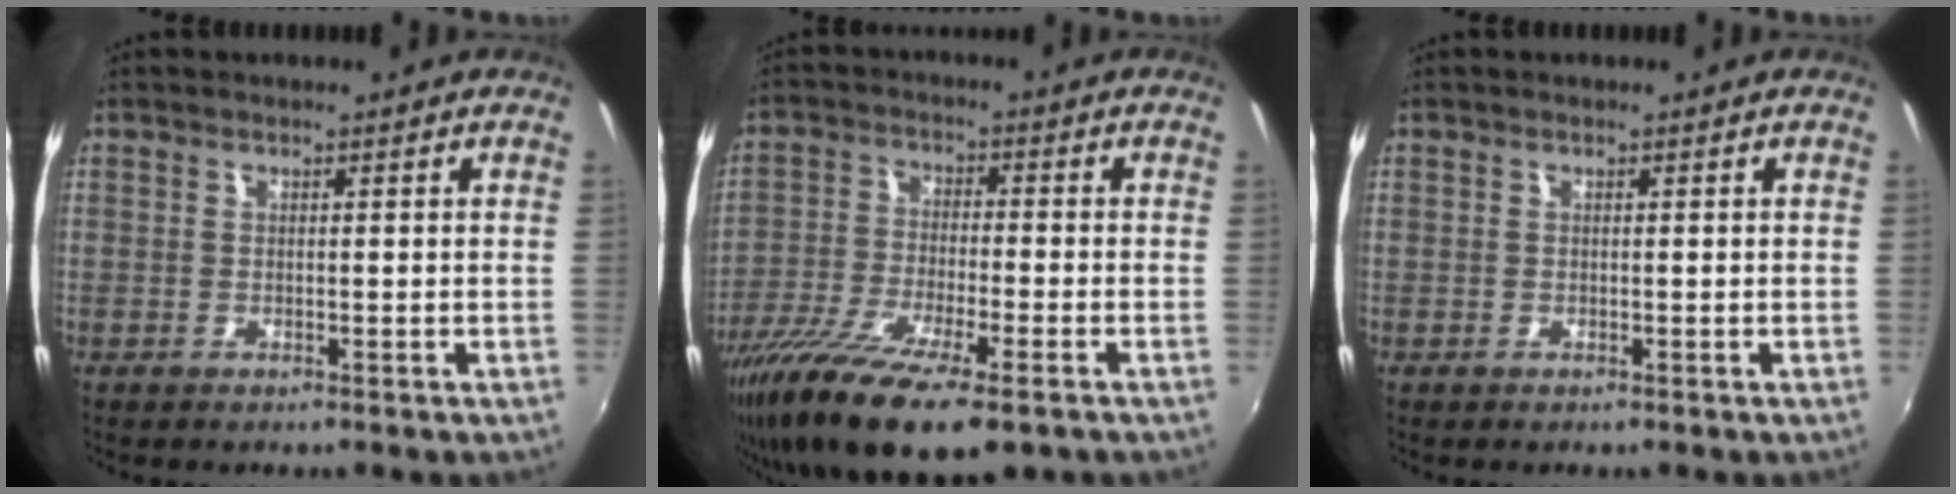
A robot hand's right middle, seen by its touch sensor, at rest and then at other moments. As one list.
[{"total": 17.3, "force": [-11.3, 4.0, 12.5], "torque": [-0.250, -0.060, -0.202]}, {"total": 0.0}]